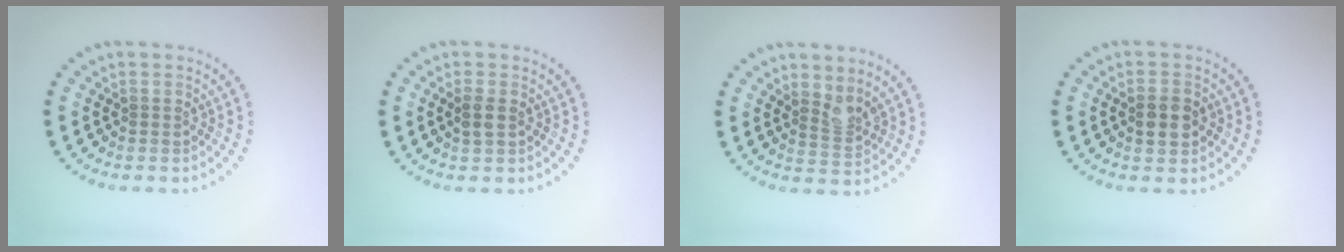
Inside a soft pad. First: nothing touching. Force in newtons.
{"total": 1.4, "press": 1.4, "slide": 0.1}
{"total": 2.1, "press": 1.5, "slide": 1.5}
{"total": 3.0, "press": 3.0, "slide": 0.2}